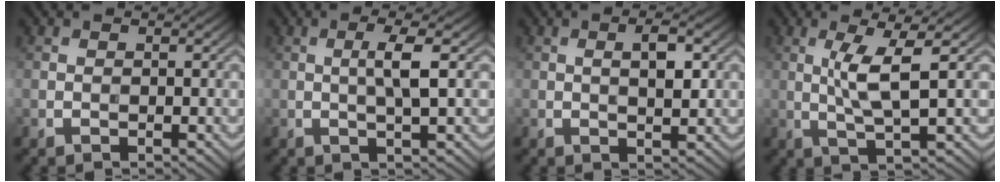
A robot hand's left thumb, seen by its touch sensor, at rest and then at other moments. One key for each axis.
{"total": 3.5, "fx": 0.4, "fy": 0.3, "fz": 3.4, "tx": -0.065, "ty": 0.006, "tz": 0.007}
{"total": 3.4, "fx": 0.6, "fy": 1.0, "fz": 3.2, "tx": -0.058, "ty": -0.001, "tz": 0.012}
{"total": 5.5, "fx": 1.0, "fy": 0.8, "fz": 5.3, "tx": -0.114, "ty": 0.005, "tz": 0.026}